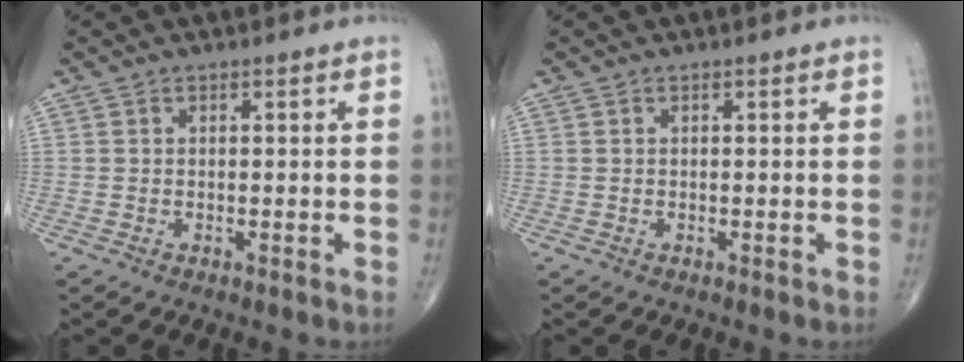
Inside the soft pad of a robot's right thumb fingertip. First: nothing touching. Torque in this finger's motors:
{"motor_torque": [0.00, 0.00, 0.02, 0.00, 0.00]}